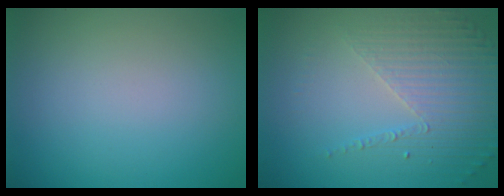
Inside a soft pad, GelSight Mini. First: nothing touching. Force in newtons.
{"total": 4.5, "press": 3.2, "slide": 3.2}